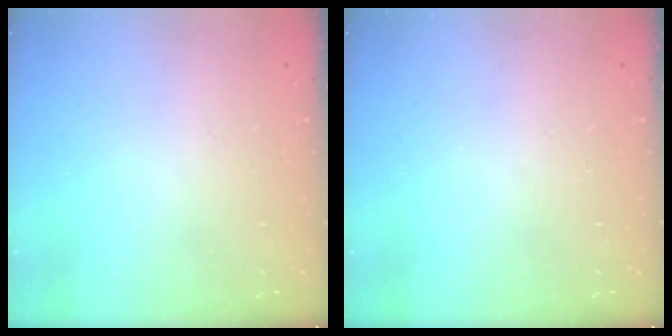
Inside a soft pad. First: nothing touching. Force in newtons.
{"total": 0.0}